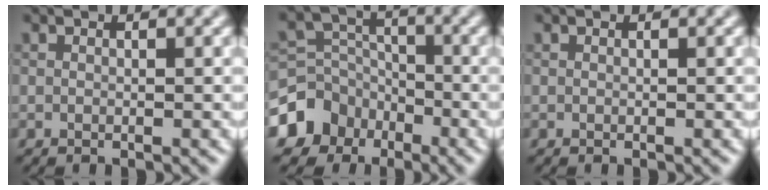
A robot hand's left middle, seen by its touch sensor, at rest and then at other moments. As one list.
[{"total": 8.5, "force": [-5.0, 6.6, 1.7], "torque": [-0.021, -0.016, -0.110]}, {"total": 0.0}]